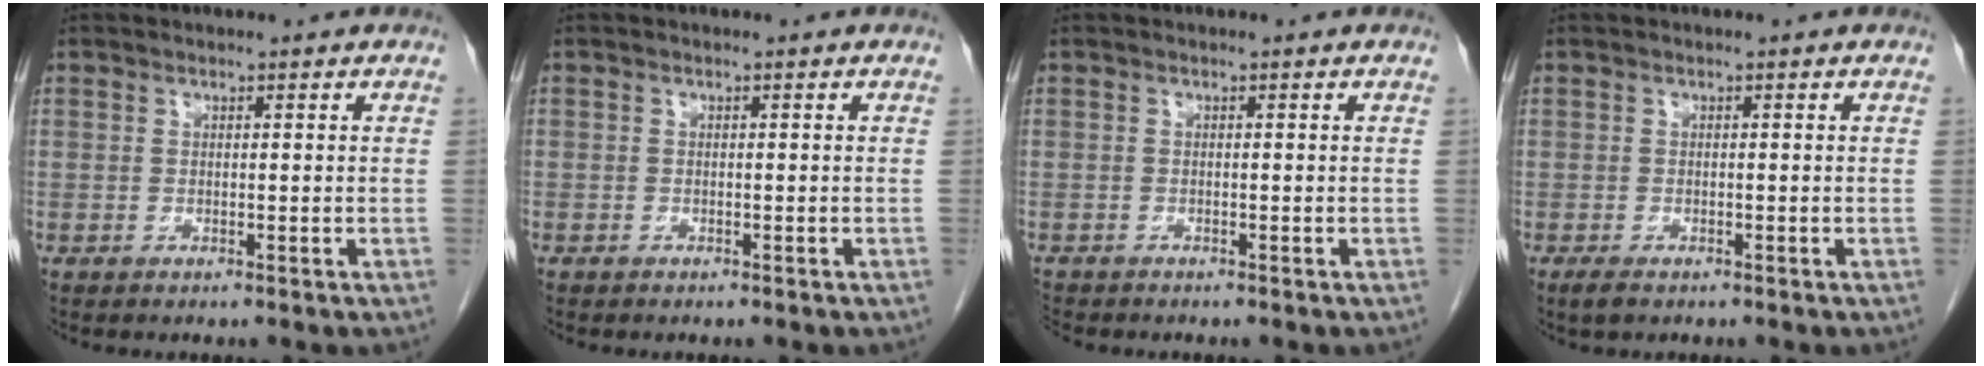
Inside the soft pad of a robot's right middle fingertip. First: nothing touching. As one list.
[{"total": 0.0}, {"total": 1.8, "force": [-1.7, 0.6, 0.3], "torque": [-0.008, -0.005, -0.028]}, {"total": 1.6, "force": [-1.0, 0.7, 1.0], "torque": [-0.025, -0.003, -0.014]}]